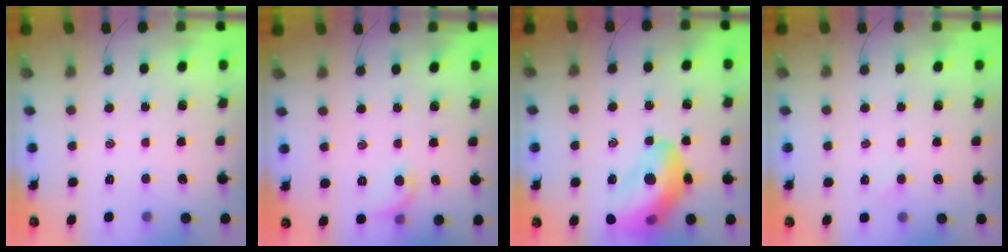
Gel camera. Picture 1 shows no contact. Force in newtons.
{"total": 5.5, "press": 5.4, "slide": 1.4}
{"total": 18.8, "press": 18.4, "slide": 4.1}
{"total": 1.4, "press": 1.3, "slide": 0.4}